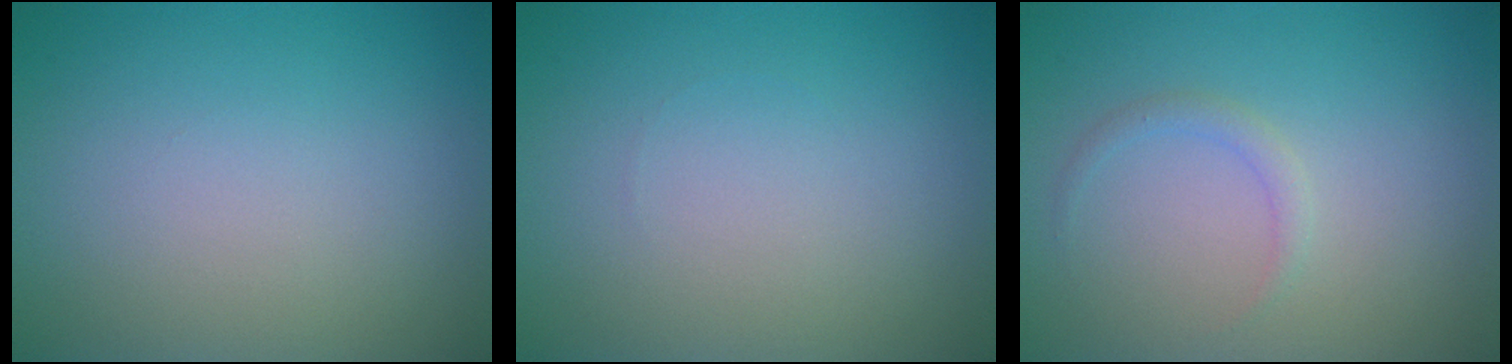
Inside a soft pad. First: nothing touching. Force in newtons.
{"total": 0.0}
{"total": 1.1, "press": 1.1, "slide": 0.0}